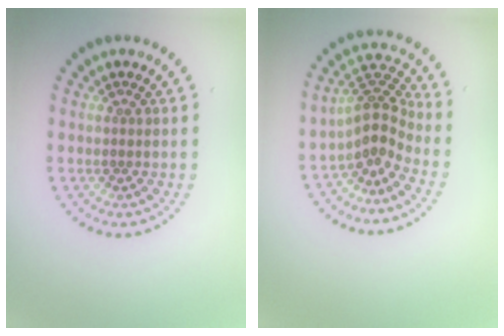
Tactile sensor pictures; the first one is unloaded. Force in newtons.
{"total": 3.7, "press": 2.7, "slide": 2.5}